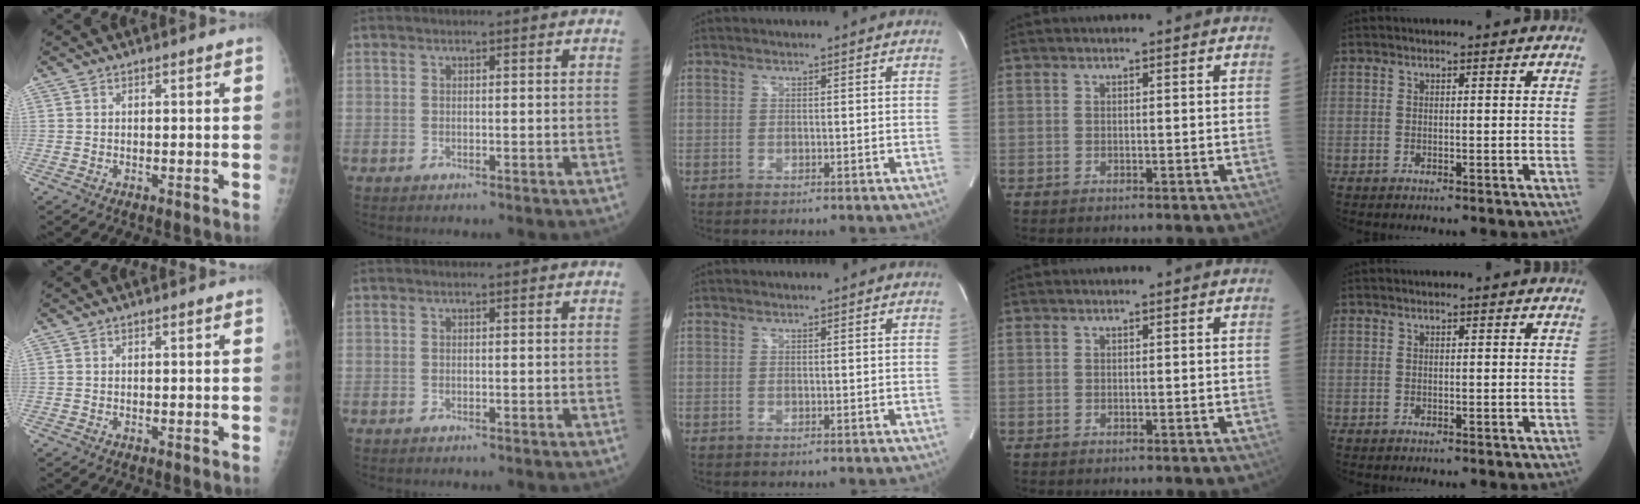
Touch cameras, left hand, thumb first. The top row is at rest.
{}